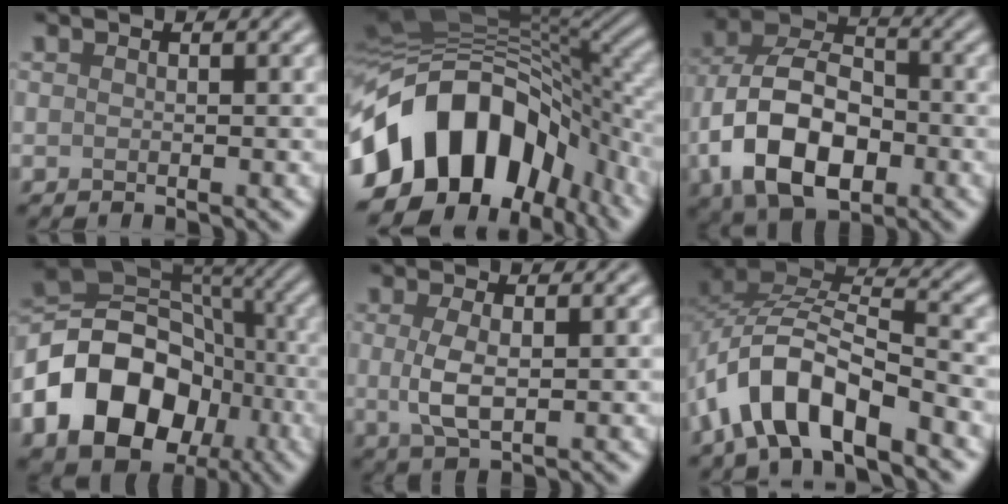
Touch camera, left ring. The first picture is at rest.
{"total": 16.6, "force": [-5.9, 10.8, 11.1], "torque": [-0.199, -0.001, -0.104]}
{"total": 11.0, "force": [-3.6, 6.8, 7.9], "torque": [-0.160, -0.003, -0.078]}
{"total": 12.8, "force": [-4.5, 9.4, 7.3], "torque": [-0.125, 0.001, -0.084]}
{"total": 3.2, "force": [0.1, 1.2, 2.9], "torque": [-0.067, -0.004, 0.003]}
{"total": 8.9, "force": [-4.8, 3.9, 6.4], "torque": [-0.115, 0.010, -0.094]}